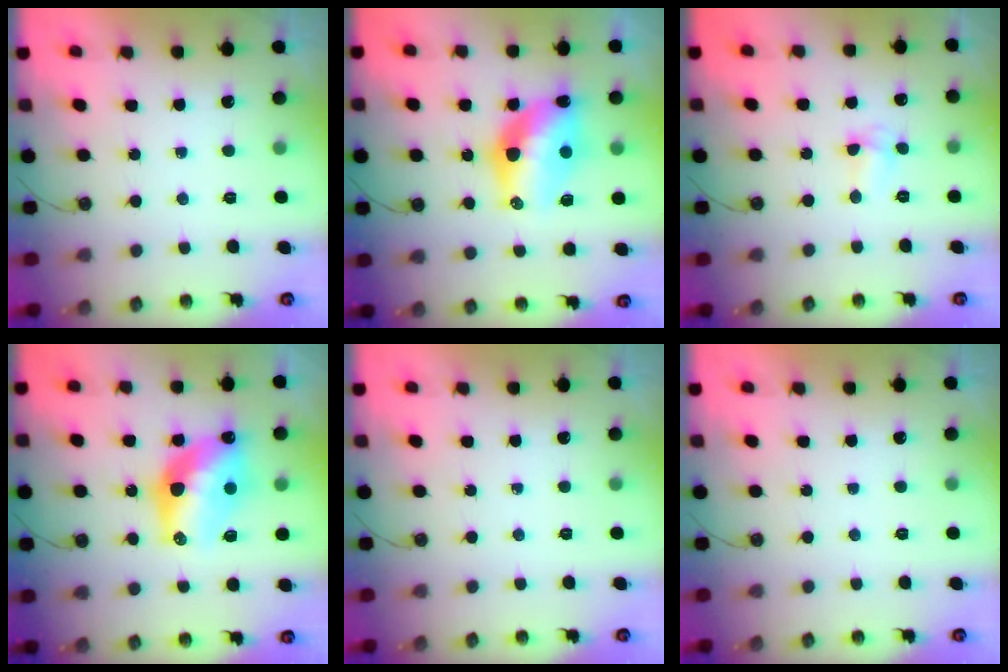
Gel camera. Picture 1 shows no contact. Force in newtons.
{"total": 14.3, "press": 13.7, "slide": 4.0}
{"total": 3.3, "press": 3.3, "slide": 0.6}
{"total": 14.1, "press": 14.1, "slide": 1.2}
{"total": 0.0}
{"total": 0.0}